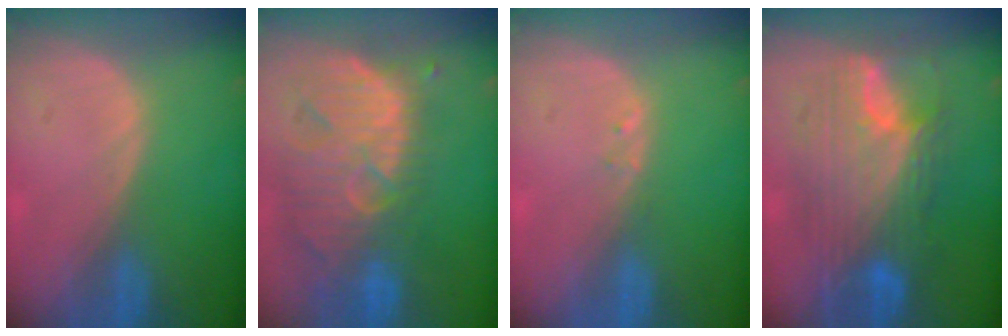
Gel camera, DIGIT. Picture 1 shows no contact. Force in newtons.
{"total": 13.4, "press": 11.5, "slide": 6.9}
{"total": 0.6, "press": 0.6, "slide": 0.1}
{"total": 11.4, "press": 11.4, "slide": 1.1}